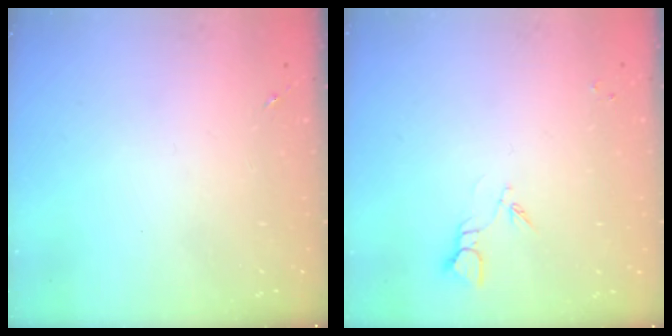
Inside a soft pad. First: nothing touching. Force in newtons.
{"total": 3.3, "press": 3.3, "slide": 0.4}